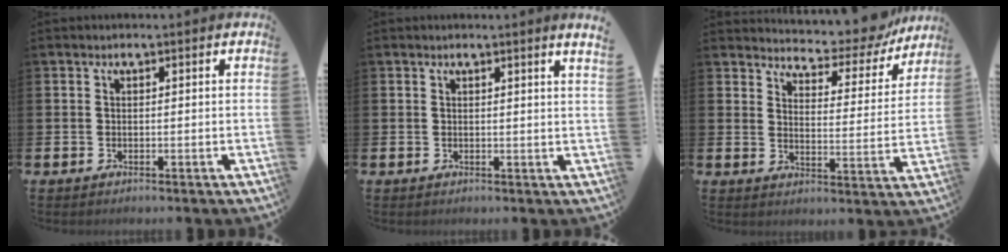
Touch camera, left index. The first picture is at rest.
{"total": 1.1, "force": [0.9, -0.5, 0.4], "torque": [-0.001, -0.007, 0.016]}
{"total": 5.8, "force": [5.5, 1.4, 1.1], "torque": [-0.034, -0.052, 0.089]}